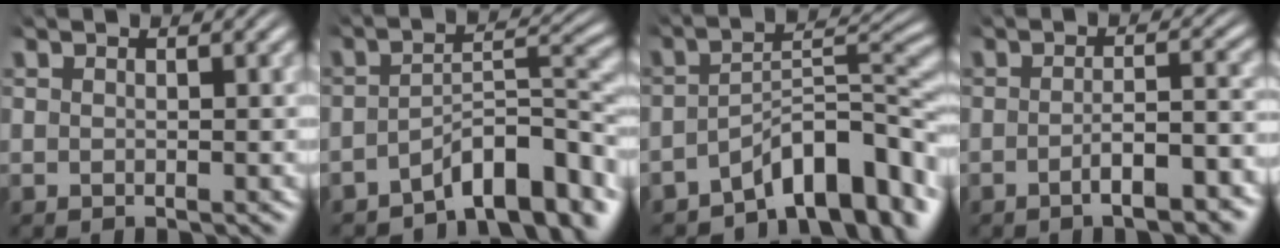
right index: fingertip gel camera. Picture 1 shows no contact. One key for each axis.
{"total": 6.3, "fx": -3.8, "fy": 1.7, "fz": 4.7, "tx": -0.063, "ty": -0.010, "tz": -0.057}
{"total": 7.7, "fx": -4.3, "fy": 2.6, "fz": 5.9, "tx": -0.081, "ty": -0.019, "tz": -0.059}
{"total": 3.5, "fx": -2.6, "fy": 0.4, "fz": 2.3, "tx": -0.033, "ty": -0.007, "tz": -0.043}